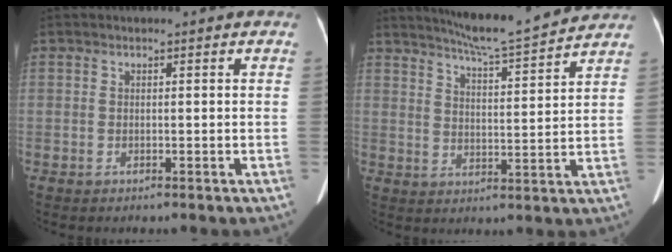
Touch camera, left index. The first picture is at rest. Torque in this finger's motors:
{"motor_torque": [0.39, -0.93, 0.00, 0.00]}